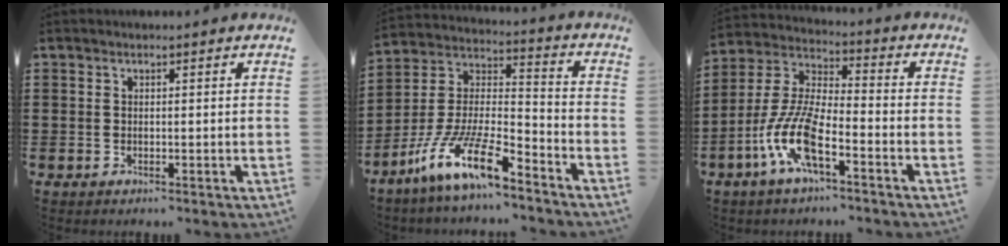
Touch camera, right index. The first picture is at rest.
{"total": 12.8, "force": [-9.7, 2.3, 8.1], "torque": [-0.186, 0.001, -0.193]}
{"total": 10.1, "force": [-5.0, 2.7, 8.4], "torque": [-0.209, -0.015, -0.100]}